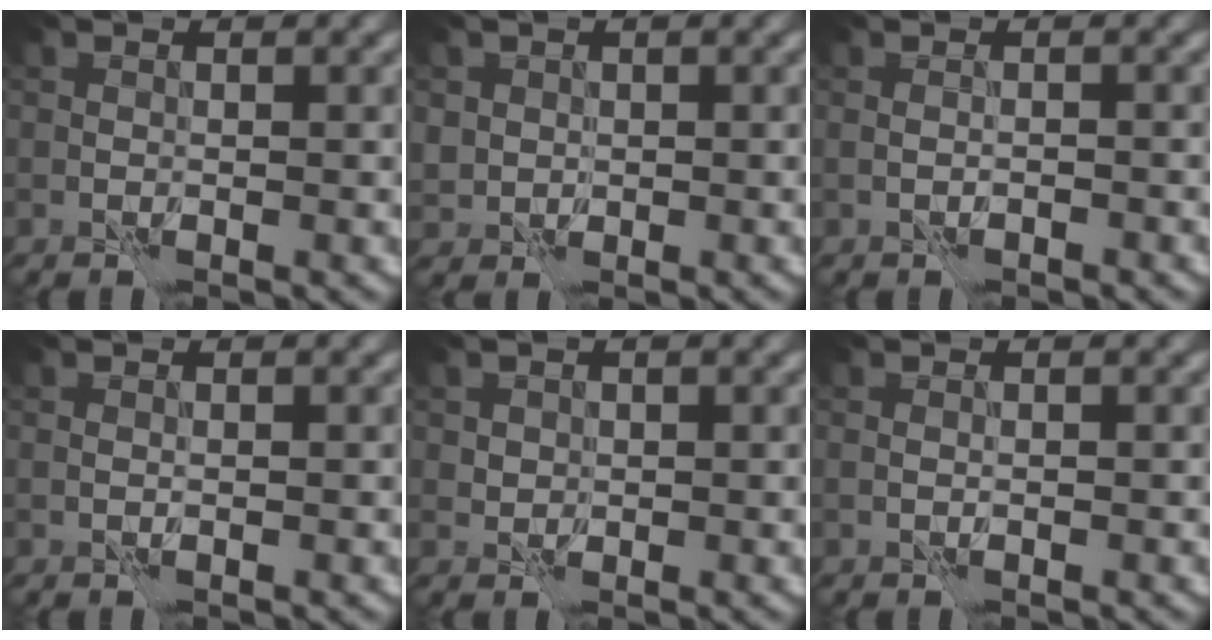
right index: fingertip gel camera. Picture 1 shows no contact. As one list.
[{"total": 2.0, "force": [0.4, 2.0, 0.0], "torque": [0.009, 0.001, 0.010]}, {"total": 0.5, "force": [-0.4, 0.1, 0.4], "torque": [-0.008, 0.001, -0.010]}, {"total": 0.0}, {"total": 1.2, "force": [0.3, 1.1, 0.0], "torque": [0.006, -0.001, 0.004]}, {"total": 0.0}]